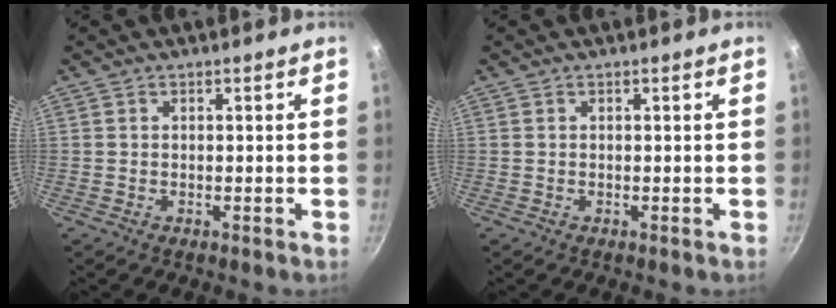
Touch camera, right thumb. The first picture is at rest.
{"total": 0.0}